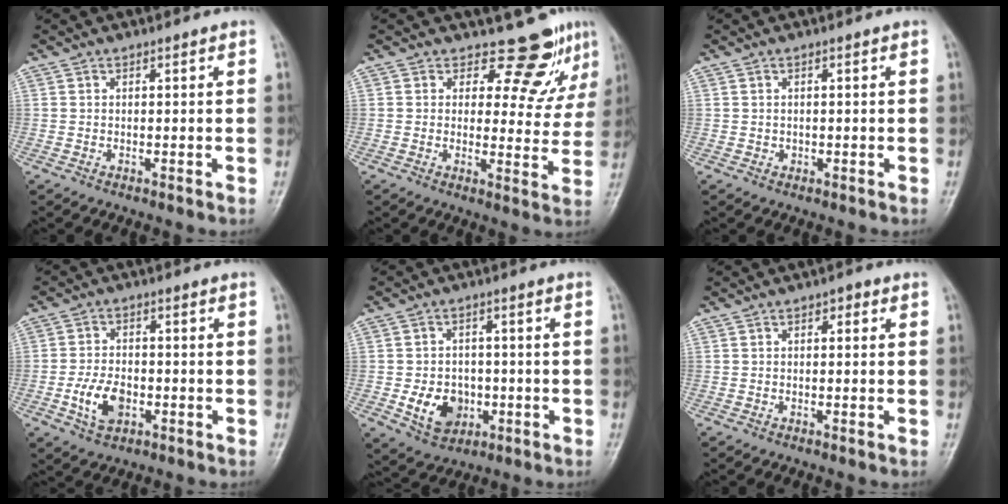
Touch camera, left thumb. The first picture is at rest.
{"total": 8.4, "force": [6.9, 4.1, 2.6], "torque": [0.001, -0.055, 0.077]}
{"total": 0.6, "force": [-0.1, 0.5, 0.1], "torque": [0.003, 0.003, -0.002]}
{"total": 7.1, "force": [-2.3, 4.5, 5.0], "torque": [-0.085, 0.009, -0.042]}
{"total": 8.3, "force": [-2.1, 6.5, 4.6], "torque": [-0.046, 0.007, -0.027]}
{"total": 1.6, "force": [0.5, 0.9, 1.2], "torque": [-0.006, 0.004, 0.001]}